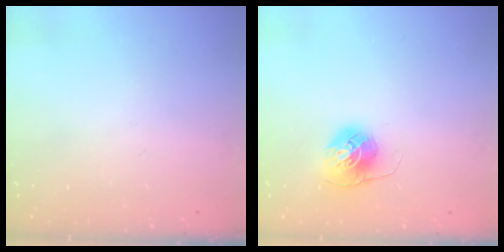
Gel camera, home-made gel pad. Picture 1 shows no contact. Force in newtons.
{"total": 7.1, "press": 7.1, "slide": 0.5}